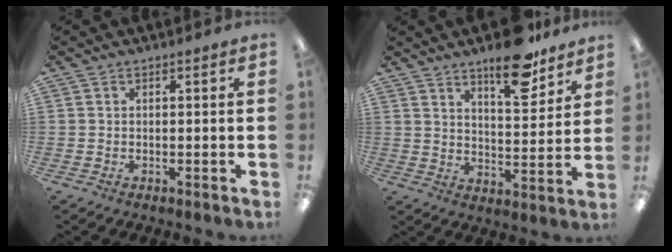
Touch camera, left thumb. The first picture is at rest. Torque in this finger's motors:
{"motor_torque": [0.52, -0.09, 0.65, -0.78, 0.04]}